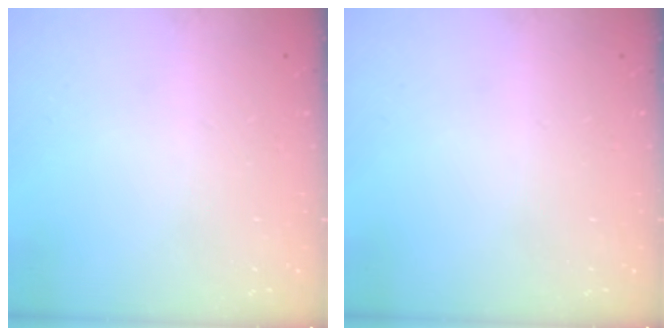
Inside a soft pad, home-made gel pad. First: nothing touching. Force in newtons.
{"total": 0.0}